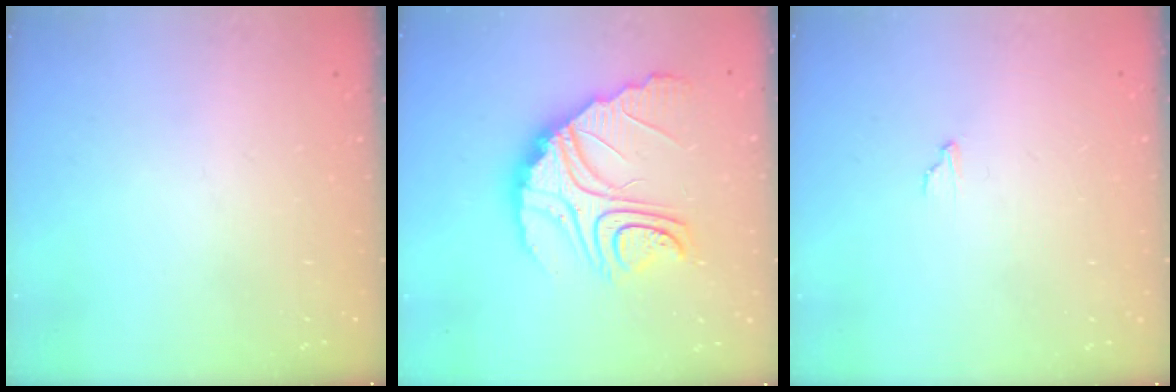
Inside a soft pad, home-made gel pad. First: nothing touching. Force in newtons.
{"total": 16.8, "press": 16.8, "slide": 1.3}
{"total": 2.3, "press": 2.3, "slide": 0.1}